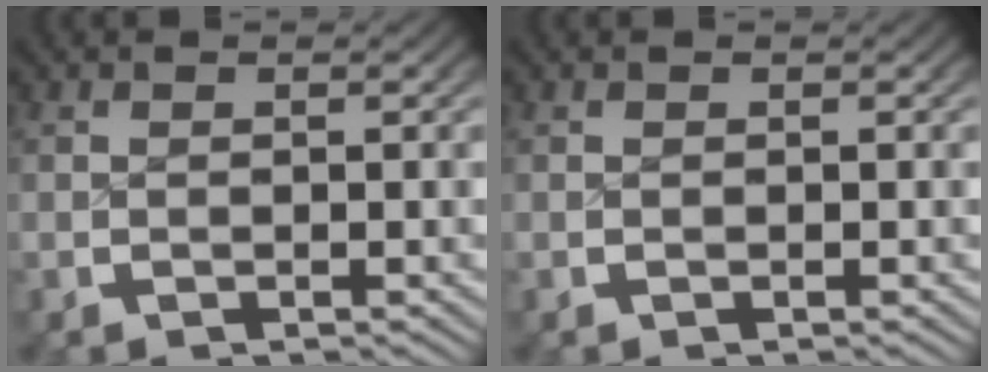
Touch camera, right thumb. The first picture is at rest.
{"total": 0.0}